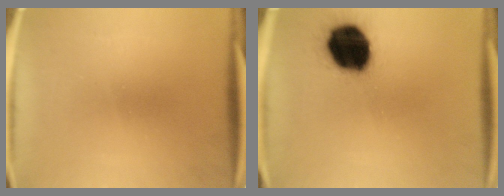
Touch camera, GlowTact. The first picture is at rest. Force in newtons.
{"total": 19.6}